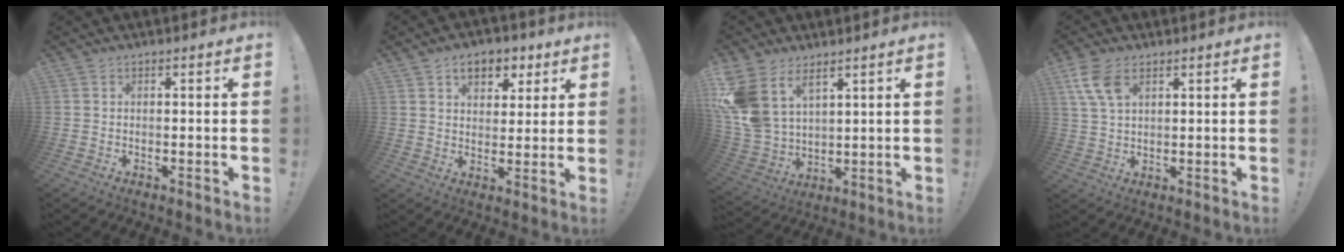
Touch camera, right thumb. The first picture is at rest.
{"total": 8.8, "force": [4.6, 5.9, 4.6], "torque": [-0.052, -0.021, 0.083]}
{"total": 12.6, "force": [6.9, 8.1, 6.8], "torque": [-0.163, -0.048, 0.134]}
{"total": 8.1, "force": [4.0, 4.5, 5.3], "torque": [-0.107, -0.007, 0.080]}